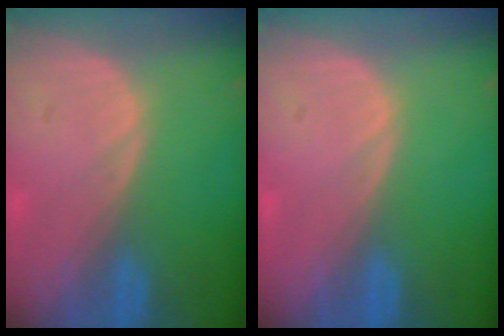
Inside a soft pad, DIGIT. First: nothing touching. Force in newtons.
{"total": 0.0}